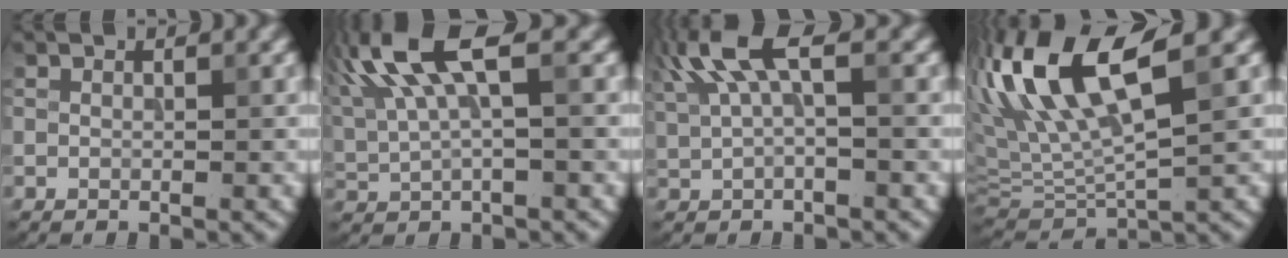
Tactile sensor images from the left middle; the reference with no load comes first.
{"total": 7.8, "force": [3.5, 2.3, 6.5], "torque": [-0.145, 0.014, 0.069]}
{"total": 5.2, "force": [2.2, 1.7, 4.4], "torque": [-0.097, 0.010, 0.042]}
{"total": 12.3, "force": [4.3, 3.4, 11.1], "torque": [-0.229, 0.025, 0.079]}